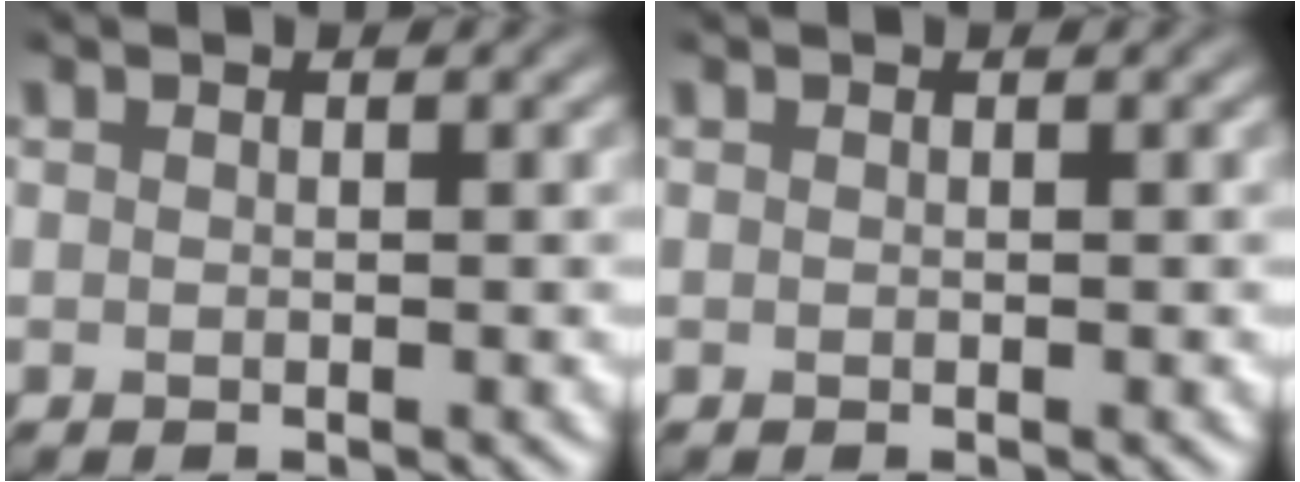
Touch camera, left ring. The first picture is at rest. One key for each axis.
{"total": 0.0}